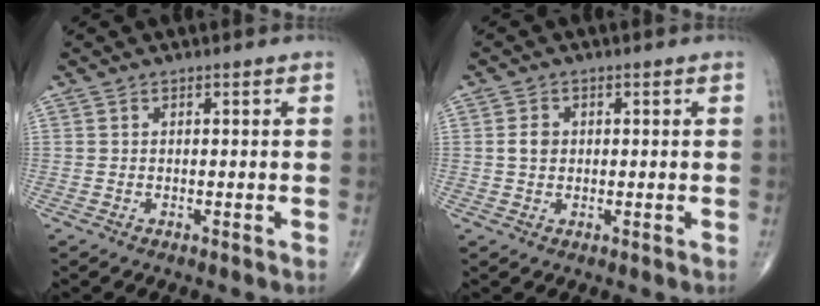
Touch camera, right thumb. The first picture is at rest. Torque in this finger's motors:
{"motor_torque": [0.15, 0.63, 0.25, -0.17, 0.02]}